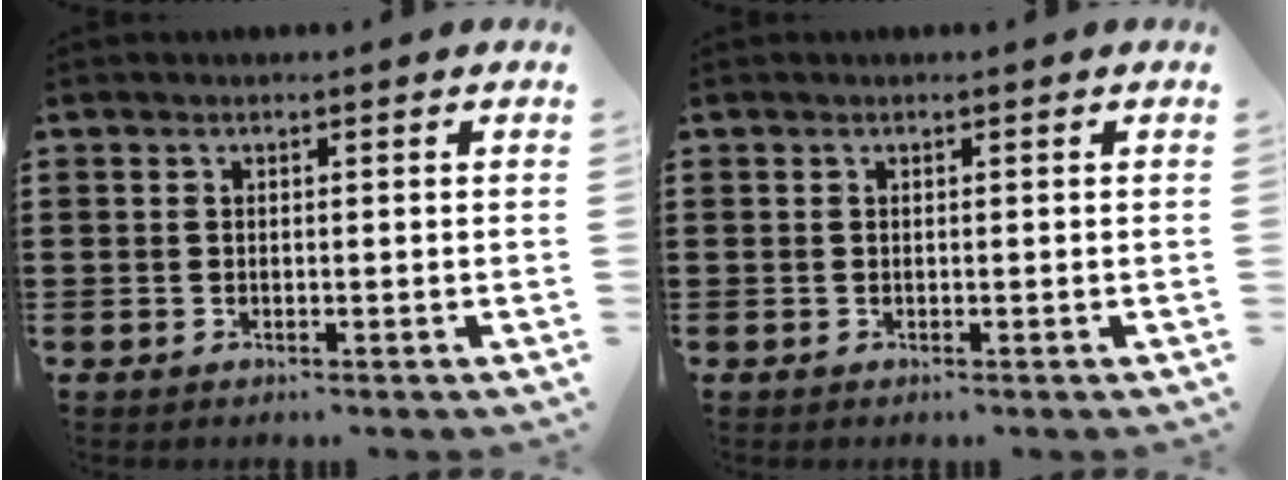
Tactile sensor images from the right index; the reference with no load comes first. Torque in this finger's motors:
{"motor_torque": [1.11, 1.03, 0.02, 0.01]}